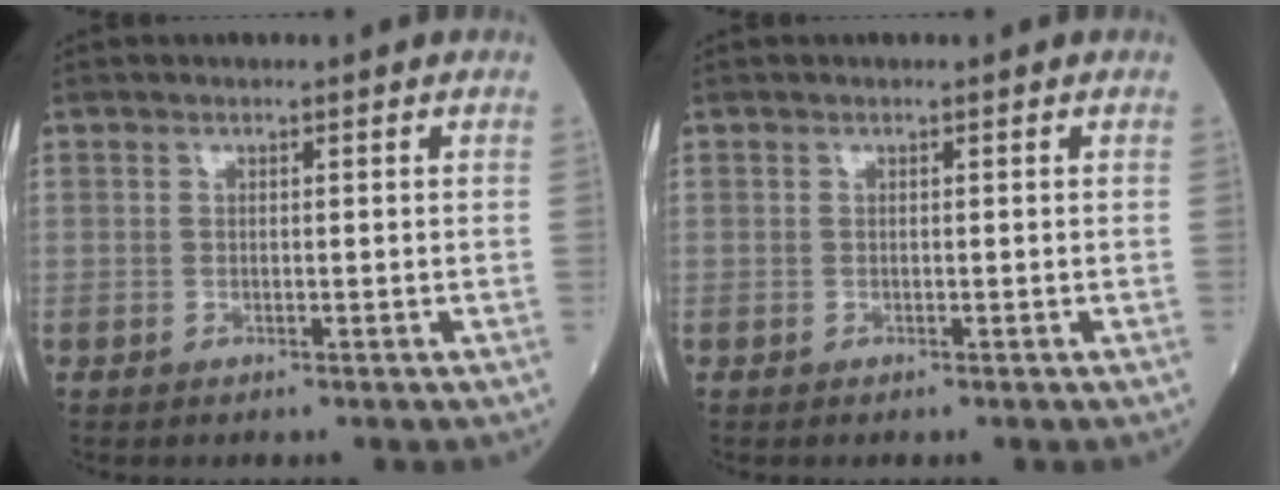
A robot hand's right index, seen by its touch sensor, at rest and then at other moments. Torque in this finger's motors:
{"motor_torque": [0.00, 0.00, 0.00, -0.01]}